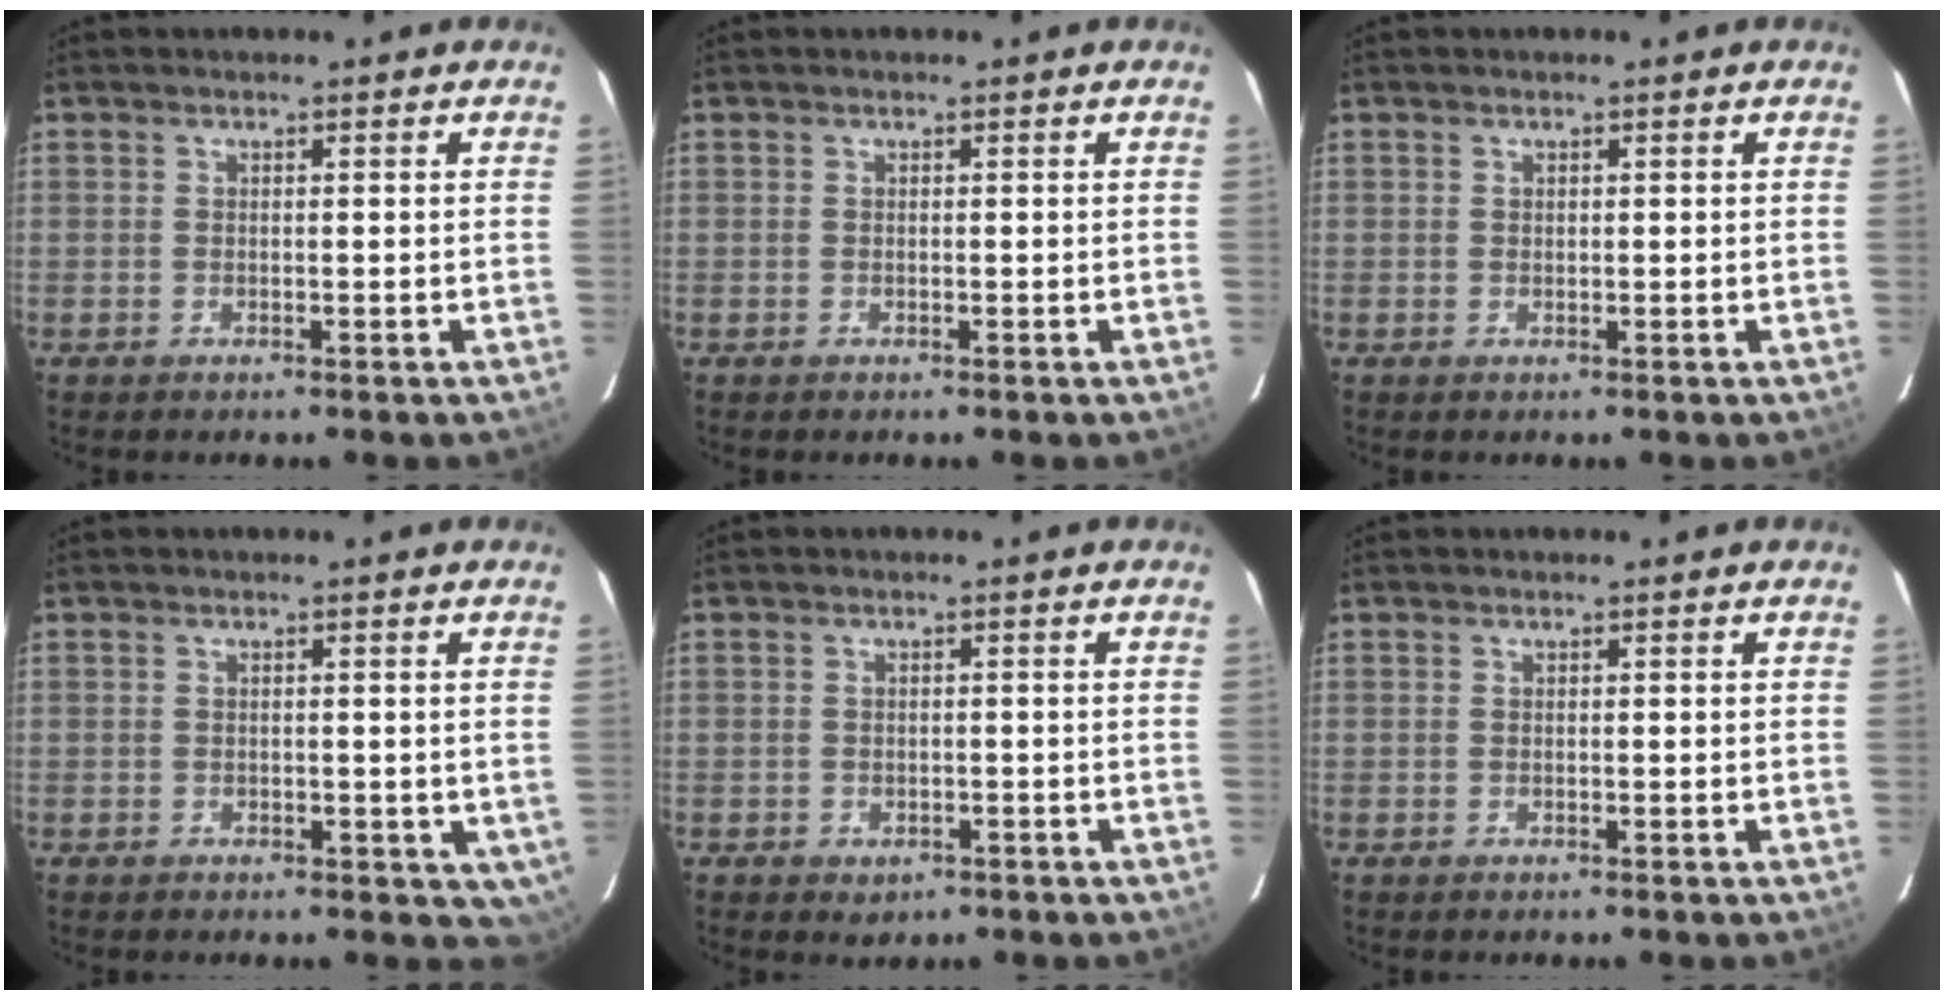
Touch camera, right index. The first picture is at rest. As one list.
[{"total": 0.0}, {"total": 0.0}, {"total": 3.5, "force": [-0.5, 2.9, 2.0], "torque": [-0.006, 0.008, 0.003]}, {"total": 2.9, "force": [-1.2, 2.4, 1.1], "torque": [-0.025, -0.001, -0.008]}, {"total": 0.0}]